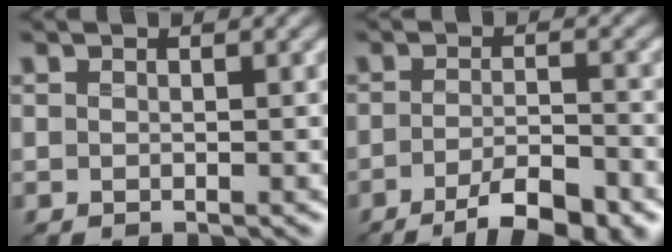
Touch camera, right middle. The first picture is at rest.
{"total": 6.3, "force": [-3.9, 1.6, 4.7], "torque": [-0.075, -0.004, -0.061]}